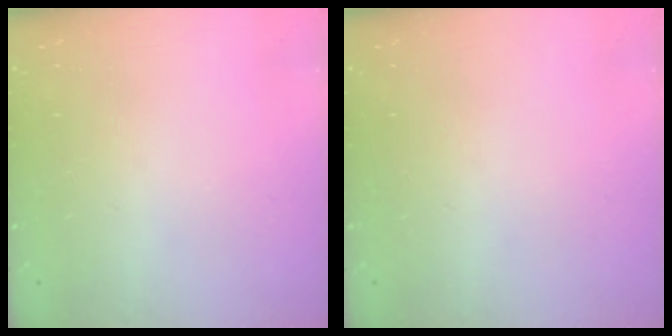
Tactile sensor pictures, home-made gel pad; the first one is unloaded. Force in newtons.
{"total": 0.0}